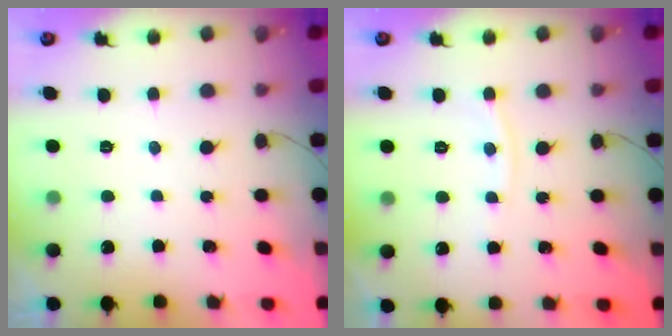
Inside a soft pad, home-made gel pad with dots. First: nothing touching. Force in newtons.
{"total": 4.5, "press": 4.4, "slide": 0.5}